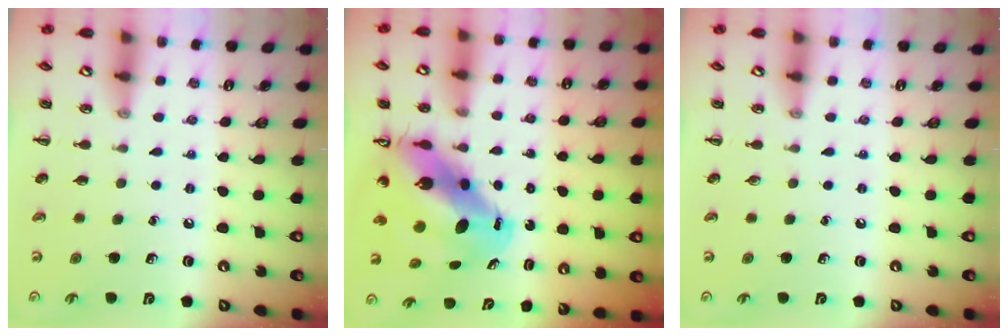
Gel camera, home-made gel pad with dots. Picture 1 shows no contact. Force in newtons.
{"total": 13.2, "press": 12.7, "slide": 3.6}
{"total": 0.0}